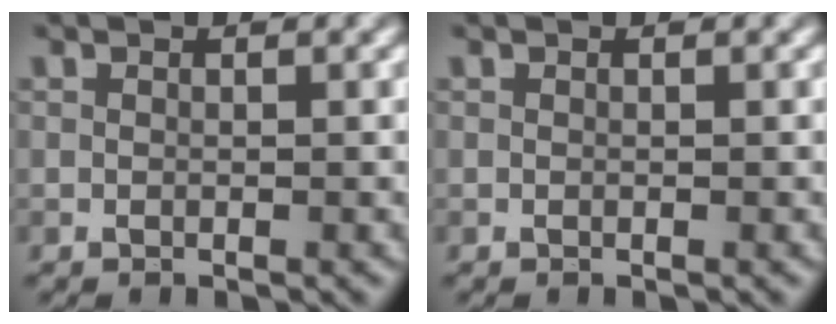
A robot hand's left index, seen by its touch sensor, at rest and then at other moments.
{"total": 0.0}